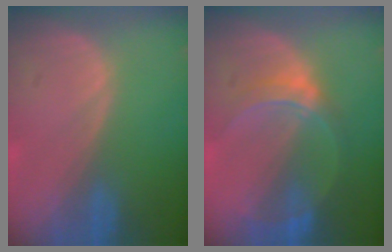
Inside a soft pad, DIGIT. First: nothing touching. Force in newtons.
{"total": 6.3, "press": 5.6, "slide": 3.0}